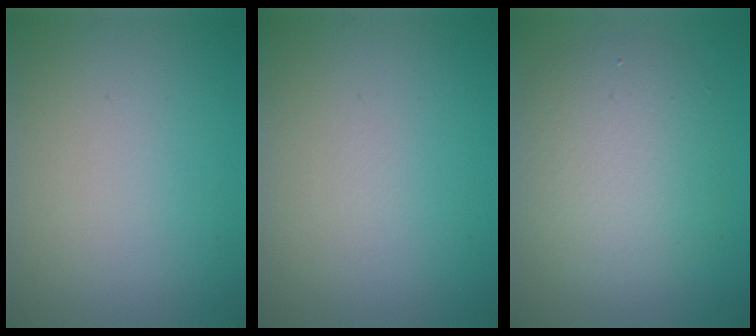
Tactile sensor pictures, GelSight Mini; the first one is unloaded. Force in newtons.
{"total": 0.0}
{"total": 6.0, "press": 6.0, "slide": 0.6}